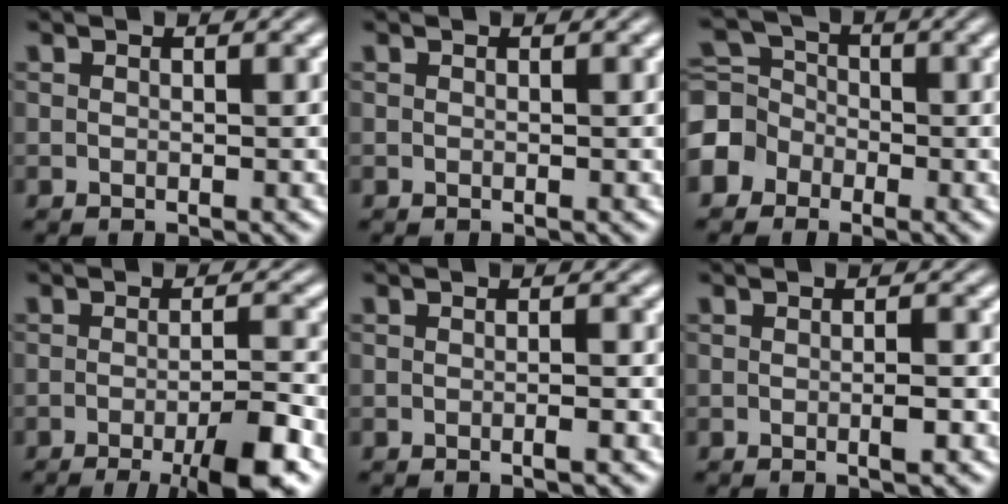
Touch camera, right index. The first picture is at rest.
{"total": 0.0}
{"total": 5.9, "force": [-1.1, 5.3, 2.4], "torque": [-0.045, -0.021, -0.019]}
{"total": 5.9, "force": [-3.7, 0.8, 4.5], "torque": [-0.050, -0.003, -0.059]}
{"total": 1.0, "force": [-0.7, 0.0, 0.7], "torque": [-0.008, 0.006, -0.017]}
{"total": 1.2, "force": [-0.7, 0.1, 1.0], "torque": [-0.011, 0.005, -0.015]}